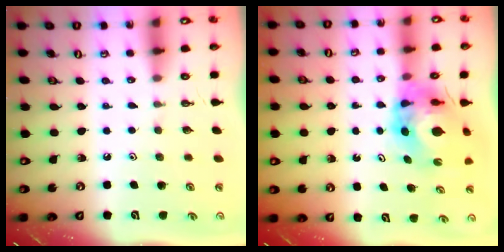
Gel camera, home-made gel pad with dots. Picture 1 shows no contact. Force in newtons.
{"total": 10.9, "press": 10.9, "slide": 0.6}